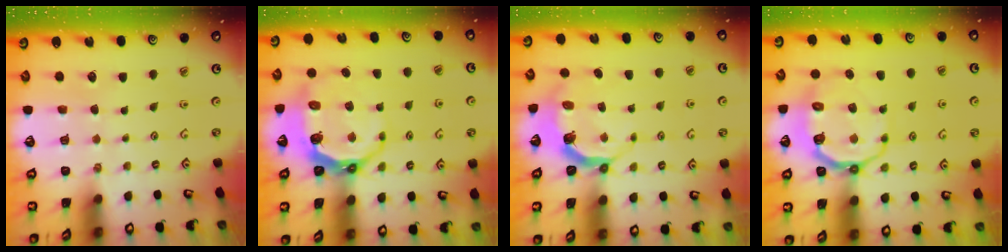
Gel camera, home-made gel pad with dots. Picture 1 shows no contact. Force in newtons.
{"total": 7.8, "press": 6.9, "slide": 3.7}
{"total": 4.7, "press": 3.3, "slide": 3.4}
{"total": 9.6, "press": 9.1, "slide": 3.1}